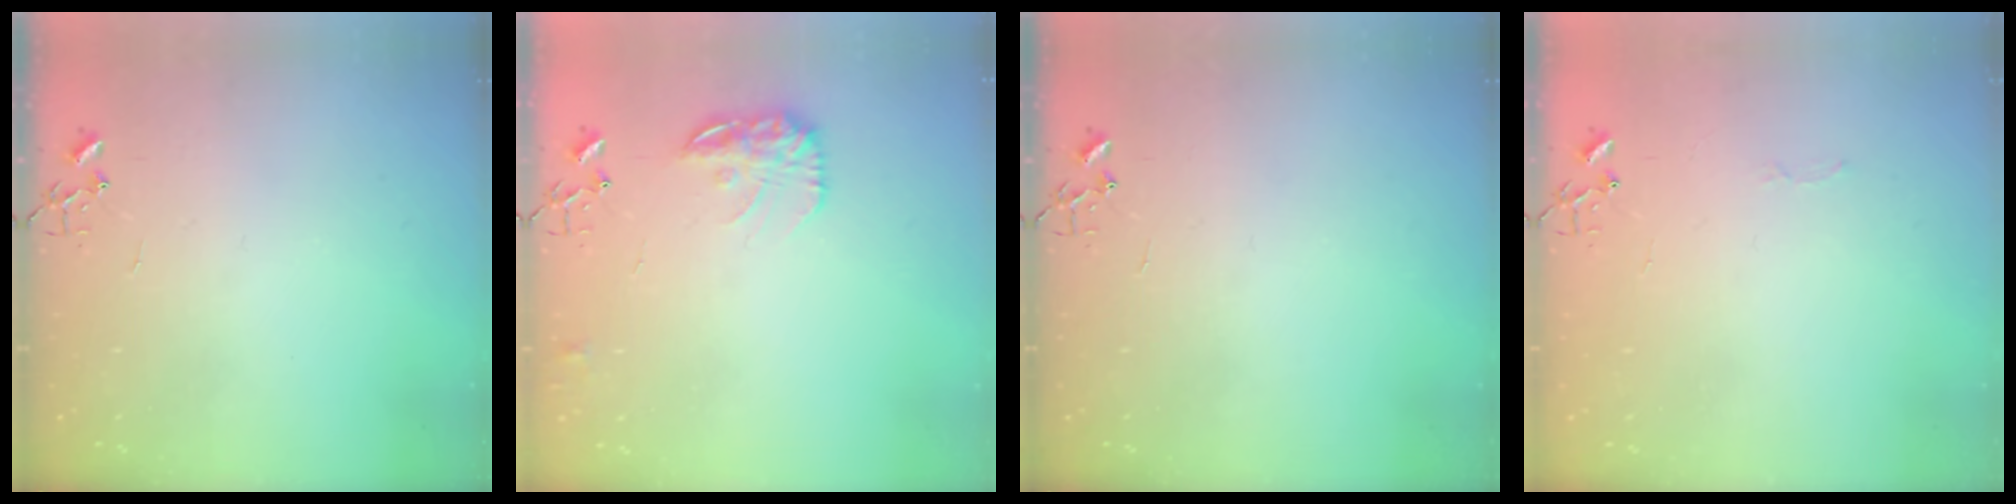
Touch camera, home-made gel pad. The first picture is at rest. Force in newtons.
{"total": 12.1, "press": 12.1, "slide": 0.5}
{"total": 0.0}
{"total": 2.5, "press": 2.5, "slide": 0.4}